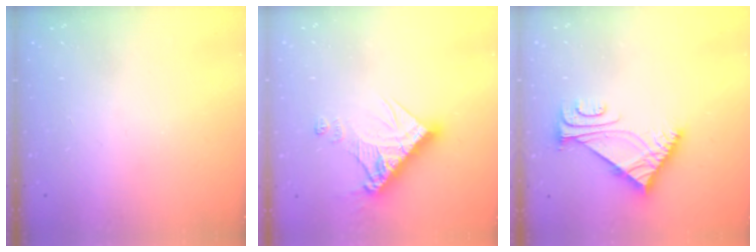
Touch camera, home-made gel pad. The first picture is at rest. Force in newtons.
{"total": 13.9, "press": 13.8, "slide": 1.5}
{"total": 6.5, "press": 6.5, "slide": 0.4}